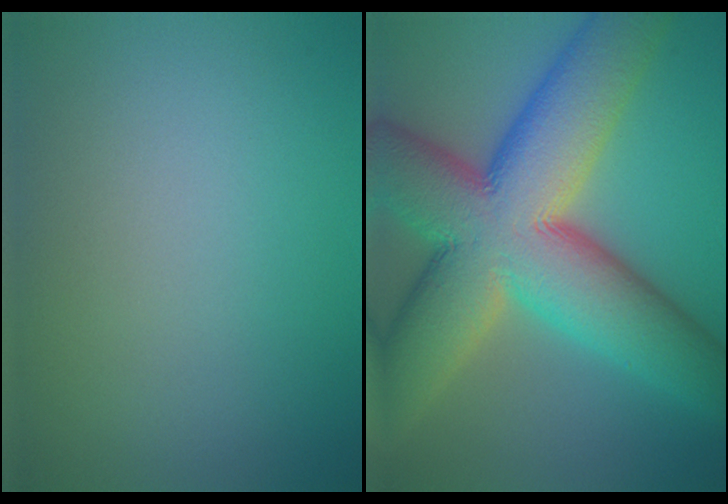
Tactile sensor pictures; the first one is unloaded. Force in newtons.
{"total": 16.6, "press": 16.6, "slide": 0.9}